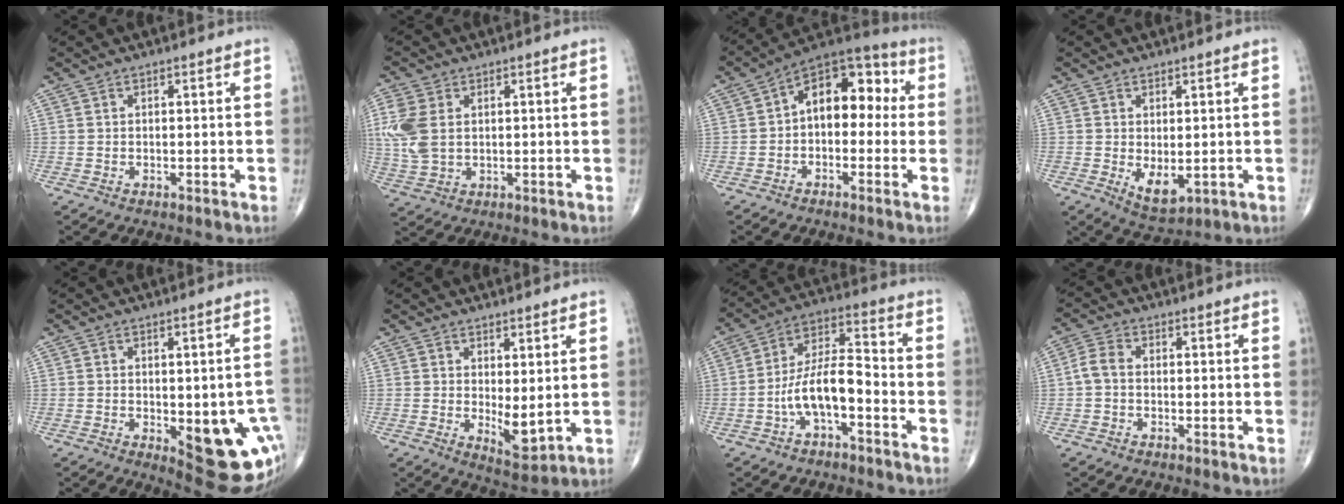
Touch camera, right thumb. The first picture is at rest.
{"total": 8.2, "force": [1.5, 5.5, 5.9], "torque": [-0.149, 0.004, 0.036]}
{"total": 12.7, "force": [0.5, 8.0, 9.8], "torque": [-0.106, 0.044, -0.012]}
{"total": 5.2, "force": [-0.5, 2.7, 4.5], "torque": [-0.063, -0.013, 0.007]}
{"total": 16.0, "force": [-4.1, 6.4, 14.1], "torque": [-0.124, 0.007, -0.025]}
{"total": 5.3, "force": [0.4, 2.2, 4.8], "torque": [-0.066, -0.020, 0.015]}
{"total": 10.1, "force": [-3.8, 3.9, 8.5], "torque": [-0.157, 0.049, -0.074]}
{"total": 3.3, "force": [-0.5, 2.1, 2.5], "torque": [-0.051, 0.010, -0.019]}